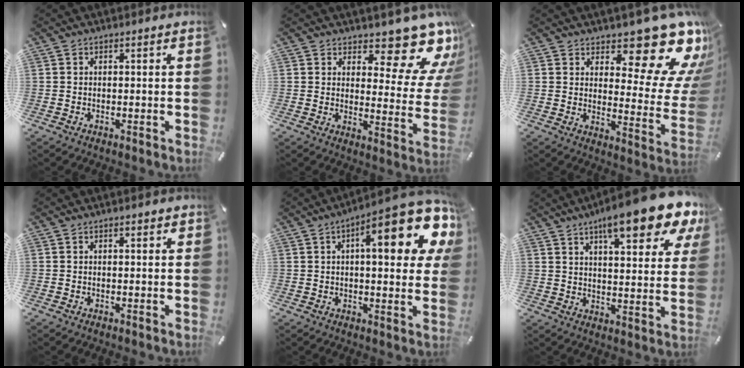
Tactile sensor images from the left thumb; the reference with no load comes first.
{"total": 14.0, "force": [10.1, 5.6, 8.0], "torque": [-0.088, -0.091, 0.167]}
{"total": 18.0, "force": [12.1, 7.4, 11.1], "torque": [-0.127, -0.108, 0.194]}
{"total": 0.8, "force": [0.3, 0.1, 0.7], "torque": [-0.014, 0.002, 0.005]}
{"total": 19.2, "force": [7.7, 6.3, 16.4], "torque": [-0.218, -0.039, 0.113]}
{"total": 17.0, "force": [11.7, 4.7, 11.3], "torque": [-0.169, -0.063, 0.188]}